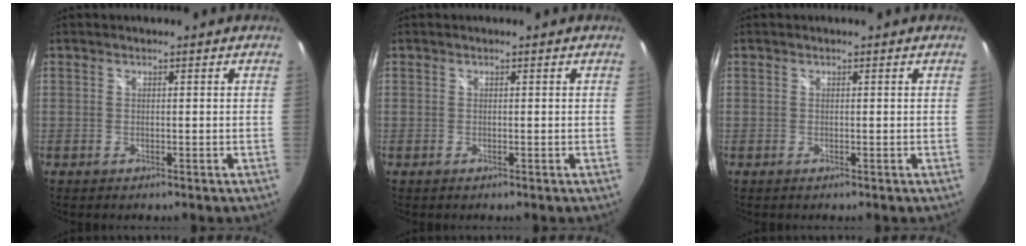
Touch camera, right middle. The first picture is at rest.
{"total": 0.0}
{"total": 0.0}